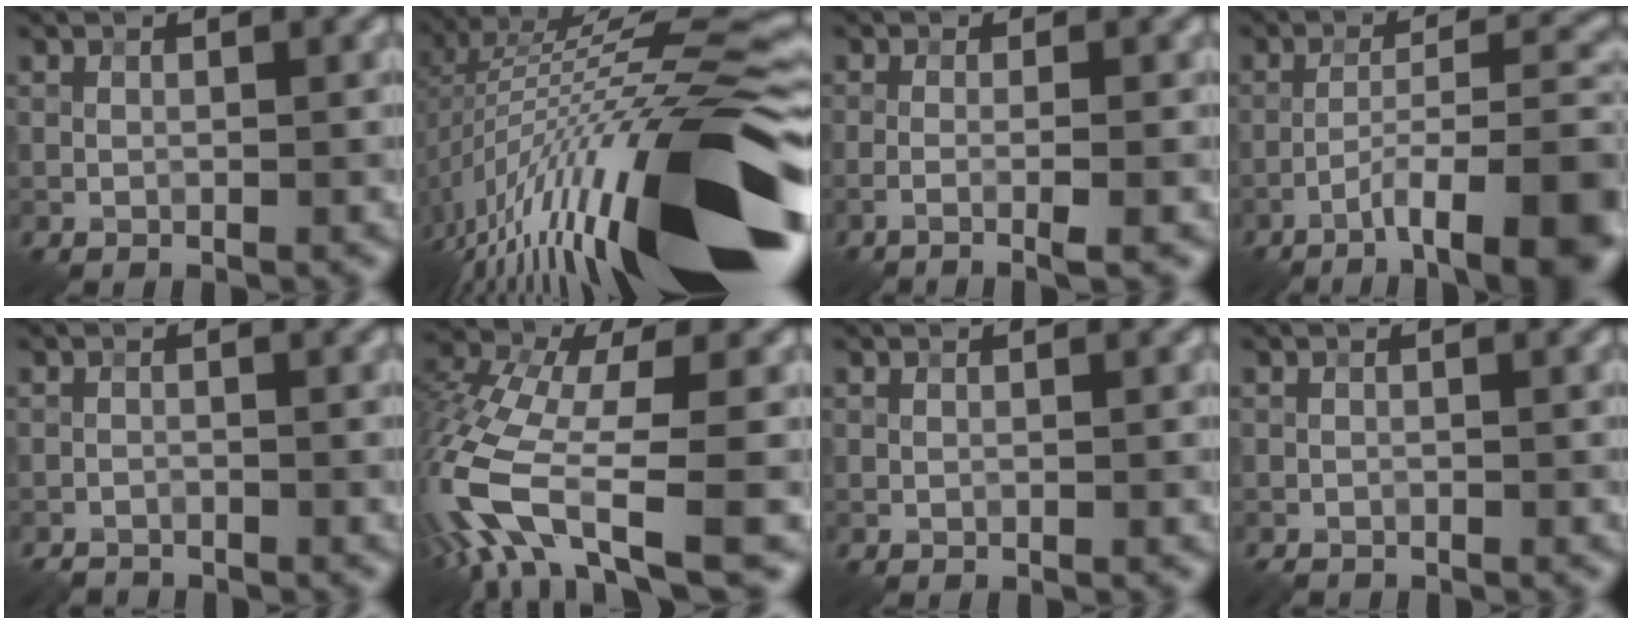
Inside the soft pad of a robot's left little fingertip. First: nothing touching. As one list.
[{"total": 20.5, "force": [-6.5, 5.2, 18.7], "torque": [-0.297, 0.004, -0.118]}, {"total": 2.6, "force": [-0.9, 0.6, 2.4], "torque": [-0.029, 0.002, -0.026]}, {"total": 11.5, "force": [-6.5, 2.7, 9.1], "torque": [-0.140, 0.013, -0.100]}, {"total": 1.9, "force": [-1.8, 0.5, 0.1], "torque": [-0.006, -0.002, -0.034]}, {"total": 13.9, "force": [-5.5, 6.1, 11.1], "torque": [-0.266, -0.013, -0.094]}, {"total": 0.0}, {"total": 0.9, "force": [-0.9, 0.2, 0.0], "torque": [0.002, -0.004, -0.018]}]